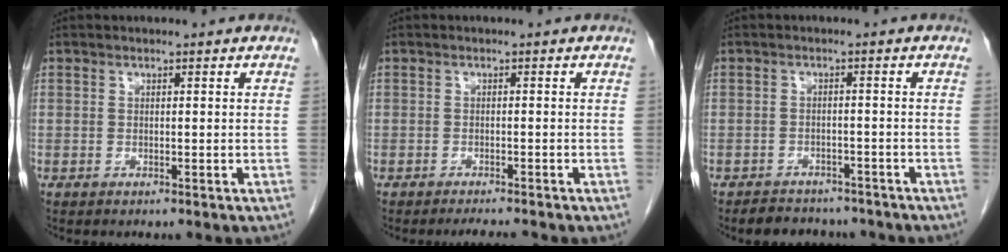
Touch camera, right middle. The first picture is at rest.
{"total": 3.1, "force": [-2.8, -0.1, 1.2], "torque": [-0.020, -0.009, -0.038]}
{"total": 6.8, "force": [-6.0, 2.8, 1.5], "torque": [-0.019, 0.004, -0.075]}